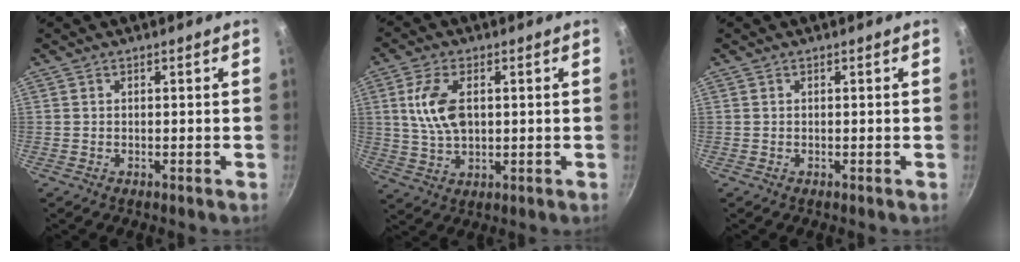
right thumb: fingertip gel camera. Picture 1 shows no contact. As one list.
[{"total": 9.3, "force": [1.7, 5.2, 7.5], "torque": [-0.137, -0.002, 0.033]}, {"total": 0.0}]